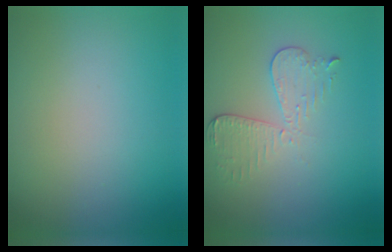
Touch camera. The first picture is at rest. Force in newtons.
{"total": 2.9, "press": 2.7, "slide": 1.2}